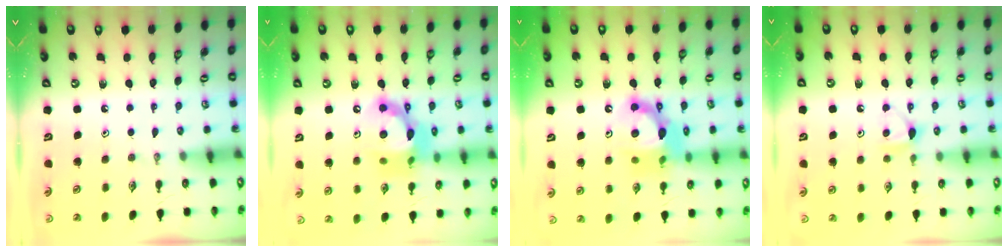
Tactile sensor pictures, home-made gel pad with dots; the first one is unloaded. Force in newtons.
{"total": 15.0, "press": 15.0, "slide": 0.8}
{"total": 13.4, "press": 13.3, "slide": 1.9}
{"total": 4.9, "press": 4.8, "slide": 0.7}